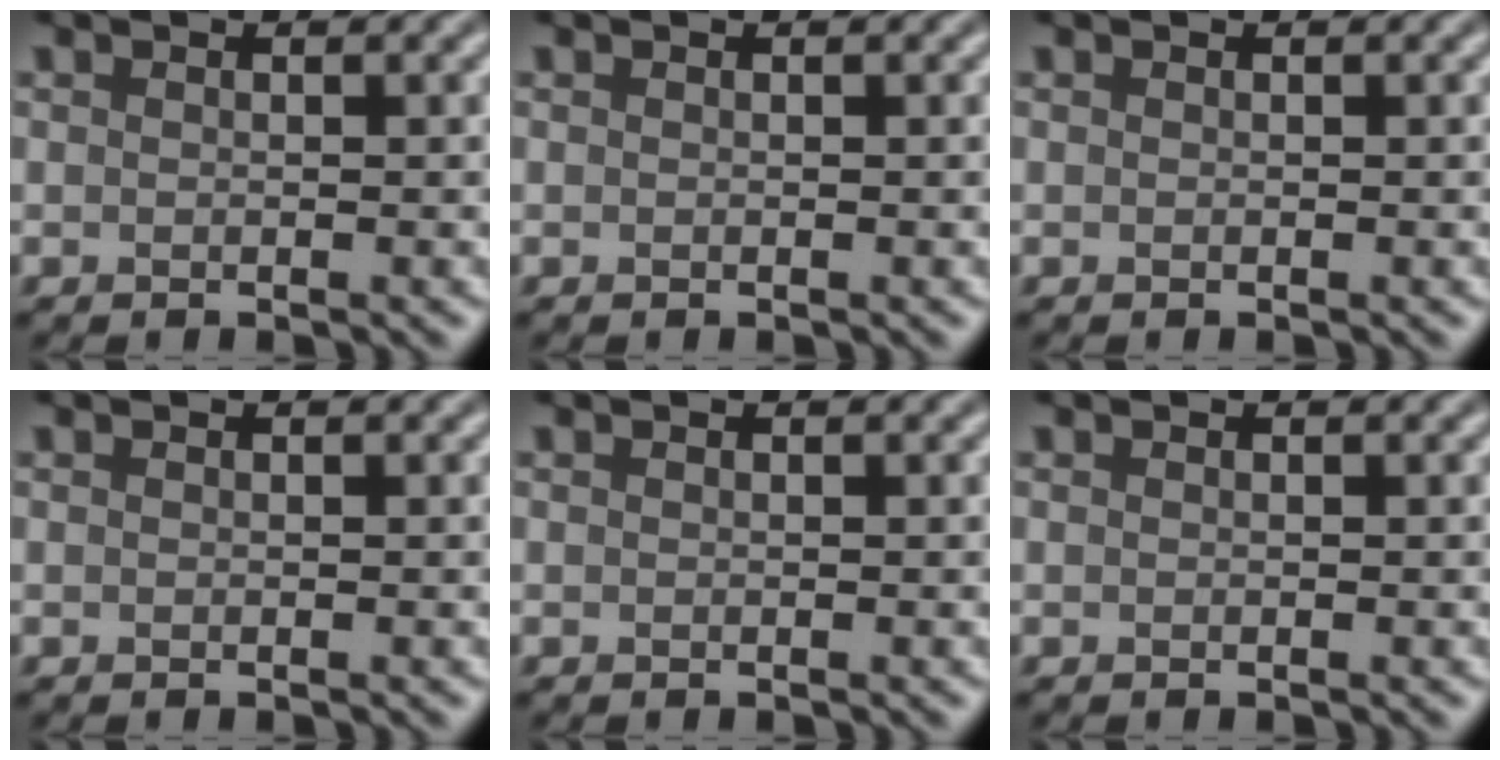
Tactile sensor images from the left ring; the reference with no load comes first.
{"total": 0.0}
{"total": 0.0}
{"total": 0.0}
{"total": 0.0}
{"total": 0.0}